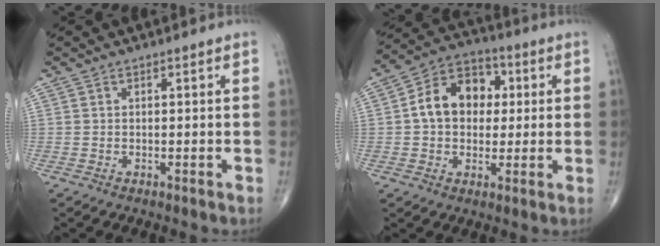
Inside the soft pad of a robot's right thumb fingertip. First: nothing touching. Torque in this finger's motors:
{"motor_torque": [0.21, 0.11, 1.02, -0.04, 0.10]}